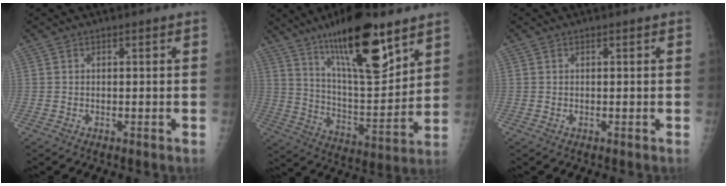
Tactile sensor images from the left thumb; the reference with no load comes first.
{"total": 20.2, "force": [12.6, 5.8, 14.7], "torque": [-0.212, -0.072, 0.218]}
{"total": 0.0}